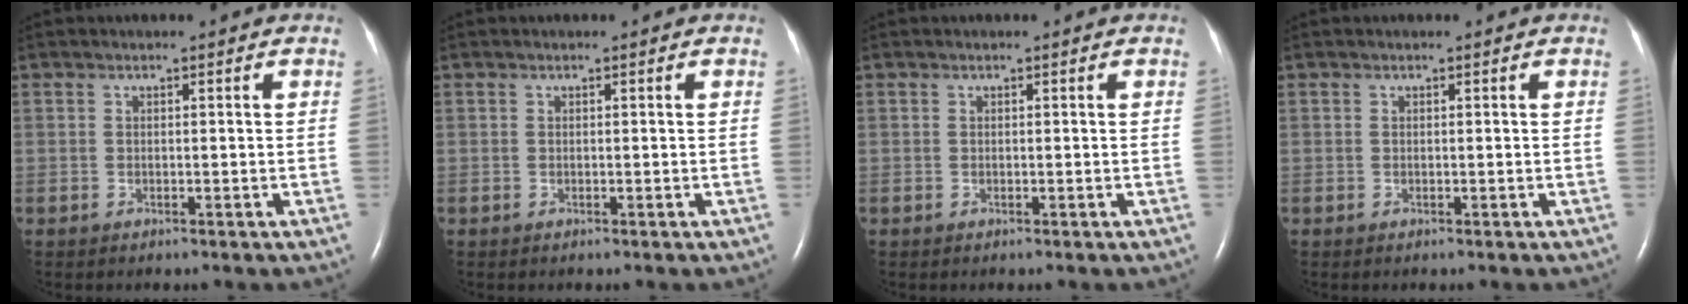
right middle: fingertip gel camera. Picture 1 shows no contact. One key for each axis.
{"total": 0.0}
{"total": 0.0}
{"total": 0.0}